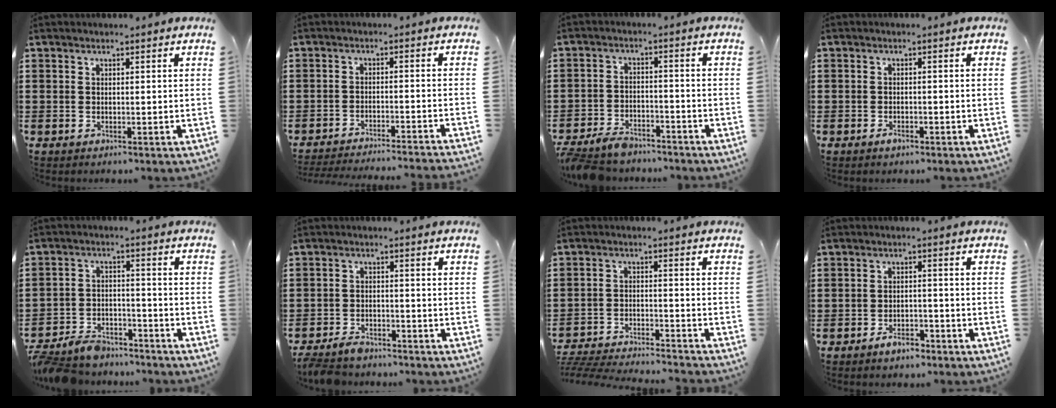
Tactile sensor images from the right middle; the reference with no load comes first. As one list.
[{"total": 3.3, "force": [-3.3, -0.4, 0.5], "torque": [-0.010, -0.004, -0.067]}, {"total": 4.6, "force": [-4.3, 1.0, 1.2], "torque": [-0.036, 0.003, -0.090]}, {"total": 1.3, "force": [-1.0, 0.8, 0.4], "torque": [-0.009, 0.000, -0.020]}, {"total": 5.6, "force": [-5.3, 1.1, 1.2], "torque": [-0.034, 0.004, -0.108]}, {"total": 3.3, "force": [-3.1, 0.8, 0.8], "torque": [-0.025, 0.002, -0.064]}, {"total": 4.9, "force": [-4.9, 0.0, 0.7], "torque": [-0.026, -0.002, -0.102]}, {"total": 3.1, "force": [-2.7, 1.3, 0.9], "torque": [-0.017, 0.008, -0.053]}]